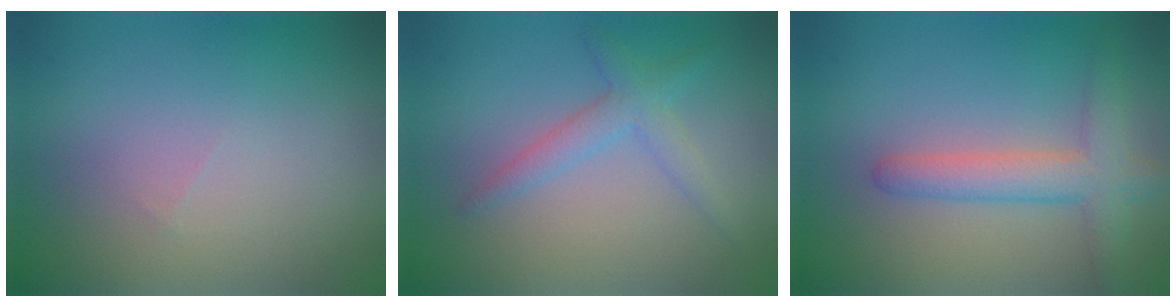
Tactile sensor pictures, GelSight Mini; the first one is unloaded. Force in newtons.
{"total": 2.4, "press": 2.4, "slide": 0.2}
{"total": 3.8, "press": 3.8, "slide": 0.2}